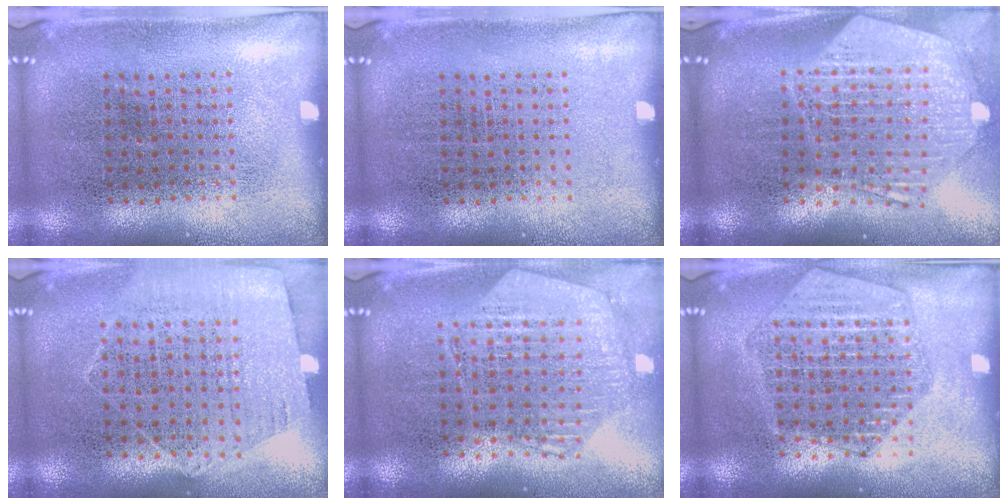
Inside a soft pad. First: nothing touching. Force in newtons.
{"total": 0.0}
{"total": 2.8, "press": 2.2, "slide": 1.7}
{"total": 1.3, "press": 1.1, "slide": 0.6}
{"total": 1.1, "press": 1.1, "slide": 0.2}
{"total": 1.9, "press": 1.8, "slide": 0.6}